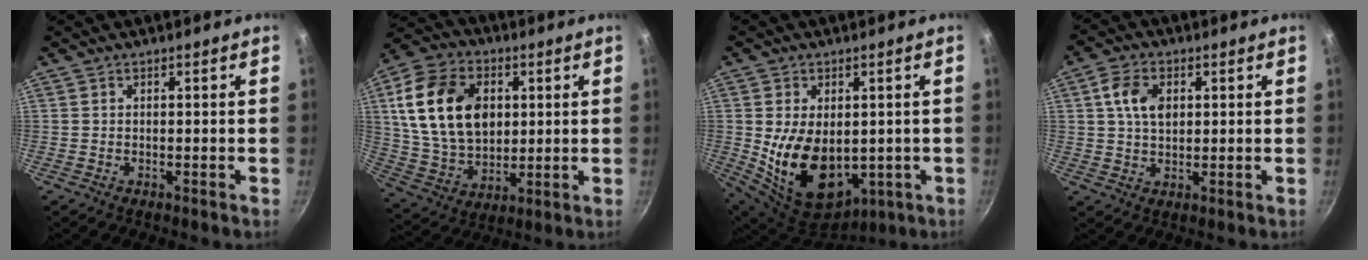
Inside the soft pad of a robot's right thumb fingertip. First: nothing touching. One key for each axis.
{"total": 20.3, "fx": 4.2, "fy": 14.2, "fz": 13.9, "tx": -0.237, "ty": -0.002, "tz": 0.081}
{"total": 16.7, "fx": -0.6, "fy": 11.2, "fz": 12.4, "tx": -0.201, "ty": -0.023, "tz": 0.019}
{"total": 7.1, "fx": 1.7, "fy": 4.7, "fz": 5.0, "tx": -0.084, "ty": 0.001, "tz": 0.028}